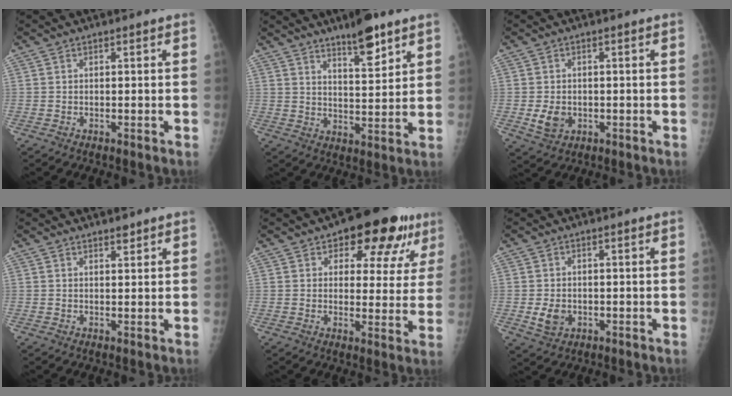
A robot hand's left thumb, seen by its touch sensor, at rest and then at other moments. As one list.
[{"total": 8.9, "force": [6.1, 2.3, 6.0], "torque": [-0.080, -0.041, 0.099]}, {"total": 4.1, "force": [-0.7, 3.2, 2.4], "torque": [-0.036, -0.001, -0.004]}, {"total": 1.6, "force": [1.3, 0.5, 0.7], "torque": [-0.004, -0.010, 0.021]}, {"total": 13.4, "force": [7.7, 7.0, 8.5], "torque": [-0.055, -0.022, 0.098]}, {"total": 3.7, "force": [-0.6, 2.9, 2.2], "torque": [-0.033, -0.001, -0.004]}]